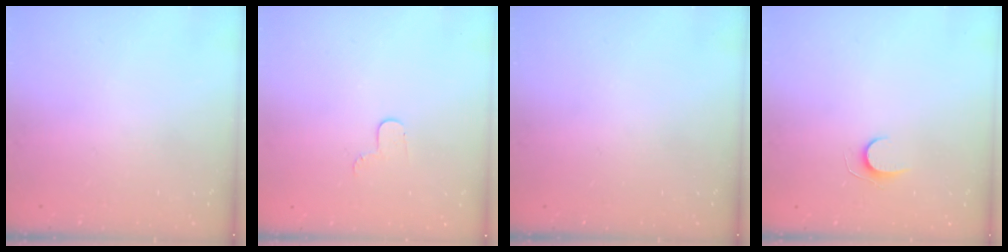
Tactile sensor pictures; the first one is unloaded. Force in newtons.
{"total": 4.0, "press": 3.9, "slide": 0.3}
{"total": 0.0}
{"total": 5.4, "press": 5.4, "slide": 0.5}